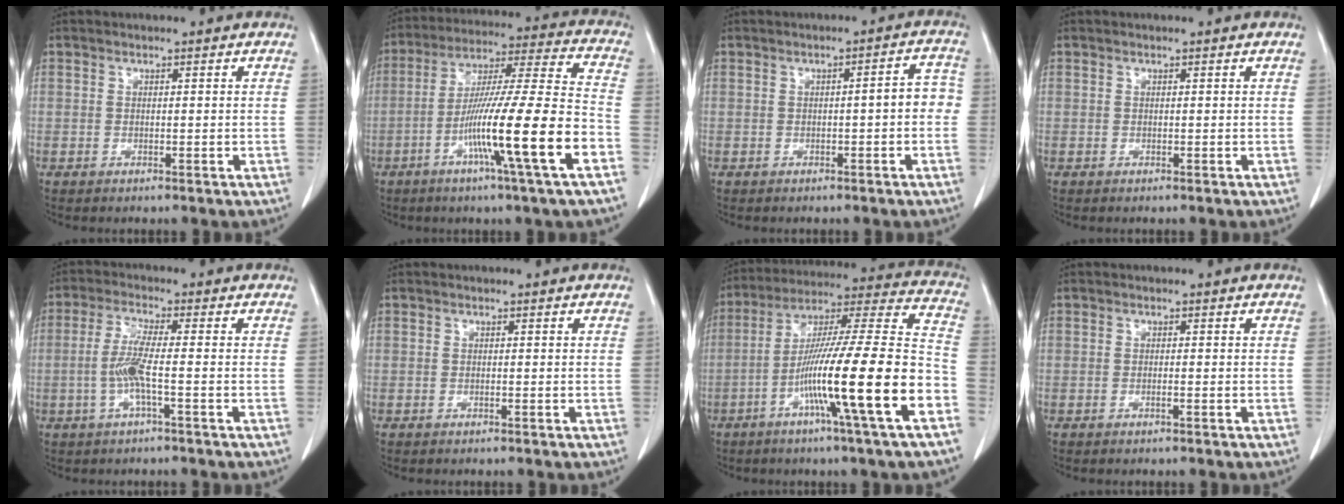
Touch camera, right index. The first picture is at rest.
{"total": 18.7, "force": [-7.2, -0.9, 17.3], "torque": [-0.303, -0.015, -0.129]}
{"total": 3.8, "force": [-0.6, 1.0, 3.7], "torque": [-0.040, 0.019, -0.009]}
{"total": 0.0}
{"total": 5.5, "force": [-1.2, -0.1, 5.3], "torque": [-0.118, -0.001, -0.028]}
{"total": 0.0}
{"total": 21.7, "force": [-8.3, -0.6, 20.1], "torque": [-0.321, -0.016, -0.150]}
{"total": 0.5, "force": [-0.3, -0.1, 0.5], "torque": [-0.009, 0.001, -0.006]}